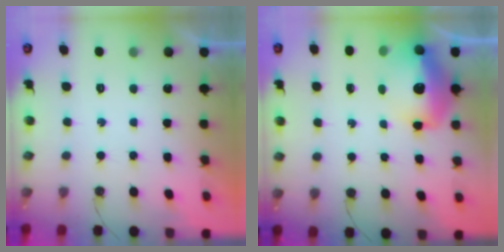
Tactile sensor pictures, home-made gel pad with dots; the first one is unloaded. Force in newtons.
{"total": 16.6, "press": 16.5, "slide": 1.6}